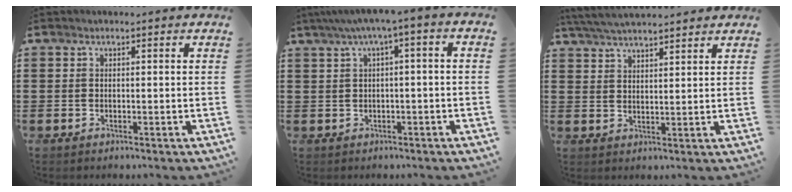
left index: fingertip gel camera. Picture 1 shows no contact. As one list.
[{"total": 3.1, "force": [-0.7, 0.2, 3.0], "torque": [-0.056, 0.001, -0.018]}, {"total": 4.5, "force": [4.3, 0.2, 1.3], "torque": [-0.039, -0.011, 0.079]}]